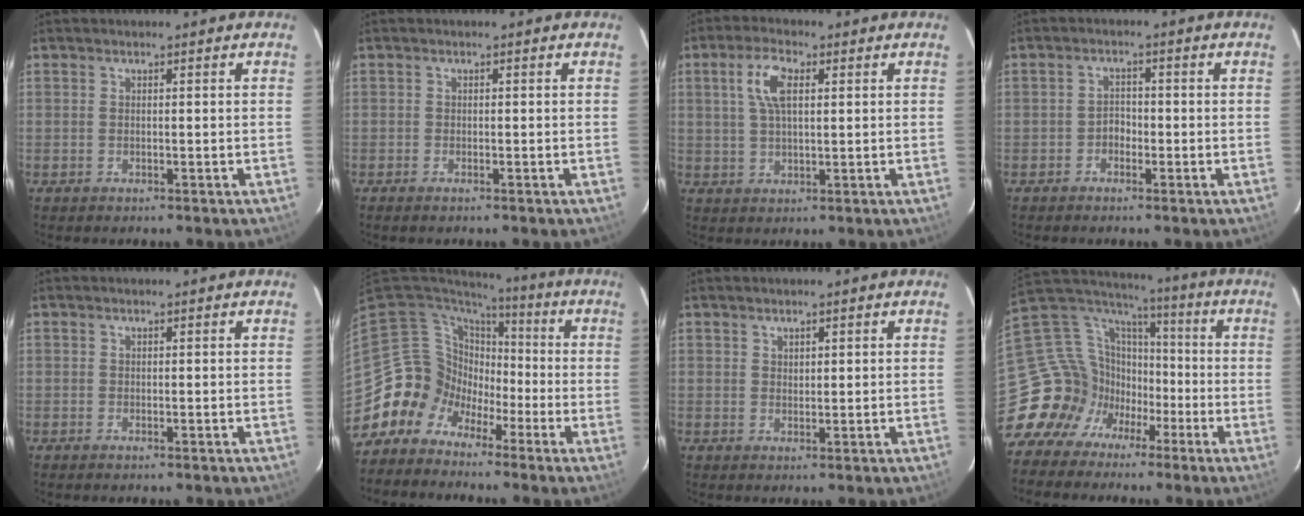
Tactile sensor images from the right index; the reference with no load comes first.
{"total": 0.9, "force": [-0.7, 0.3, 0.4], "torque": [-0.010, -0.002, -0.015]}
{"total": 6.4, "force": [2.0, 2.7, 5.4], "torque": [-0.107, 0.012, 0.039]}
{"total": 2.1, "force": [-1.2, 1.5, 0.6], "torque": [-0.011, 0.007, -0.022]}
{"total": 0.0}
{"total": 9.8, "force": [-4.7, 8.6, 0.4], "torque": [-0.022, 0.043, -0.104]}
{"total": 1.3, "force": [0.9, 0.8, 0.5], "torque": [-0.005, 0.003, 0.016]}
{"total": 17.7, "force": [-9.3, 13.9, 5.9], "torque": [-0.128, 0.055, -0.168]}